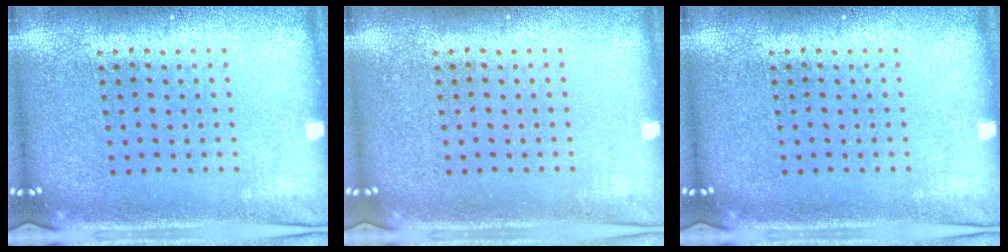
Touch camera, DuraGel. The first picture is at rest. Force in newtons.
{"total": 0.0}
{"total": 0.0}